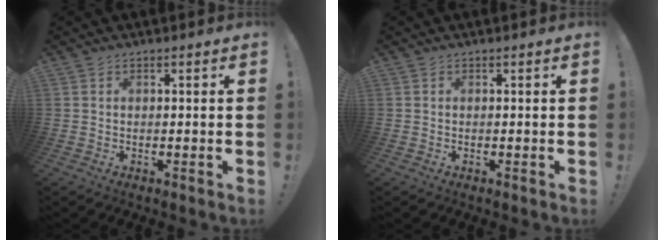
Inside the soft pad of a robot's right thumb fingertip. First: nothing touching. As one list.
[{"total": 0.0}]